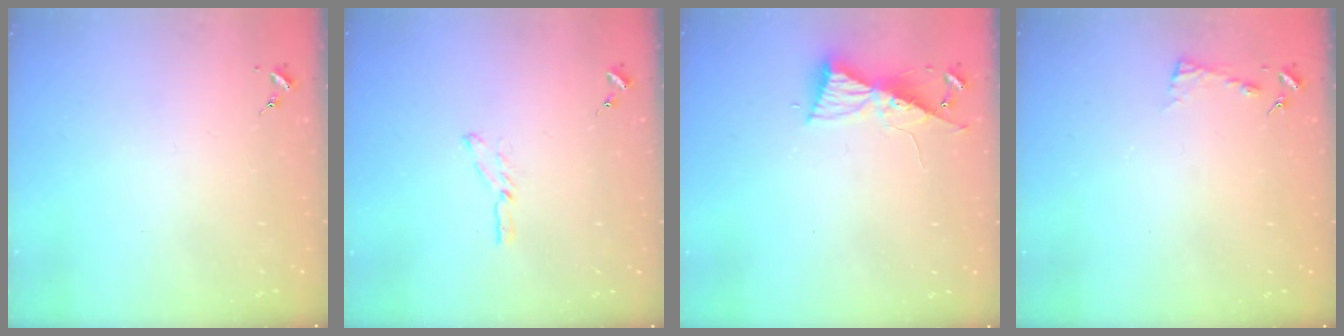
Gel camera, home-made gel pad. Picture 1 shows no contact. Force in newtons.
{"total": 3.6, "press": 3.6, "slide": 0.3}
{"total": 9.0, "press": 8.9, "slide": 0.9}
{"total": 2.8, "press": 2.8, "slide": 0.3}